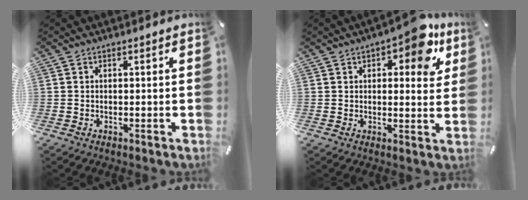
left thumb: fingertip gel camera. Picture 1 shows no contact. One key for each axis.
{"total": 10.6, "fx": 5.9, "fy": 4.9, "fz": 7.4, "tx": -0.081, "ty": -0.028, "tz": 0.095}